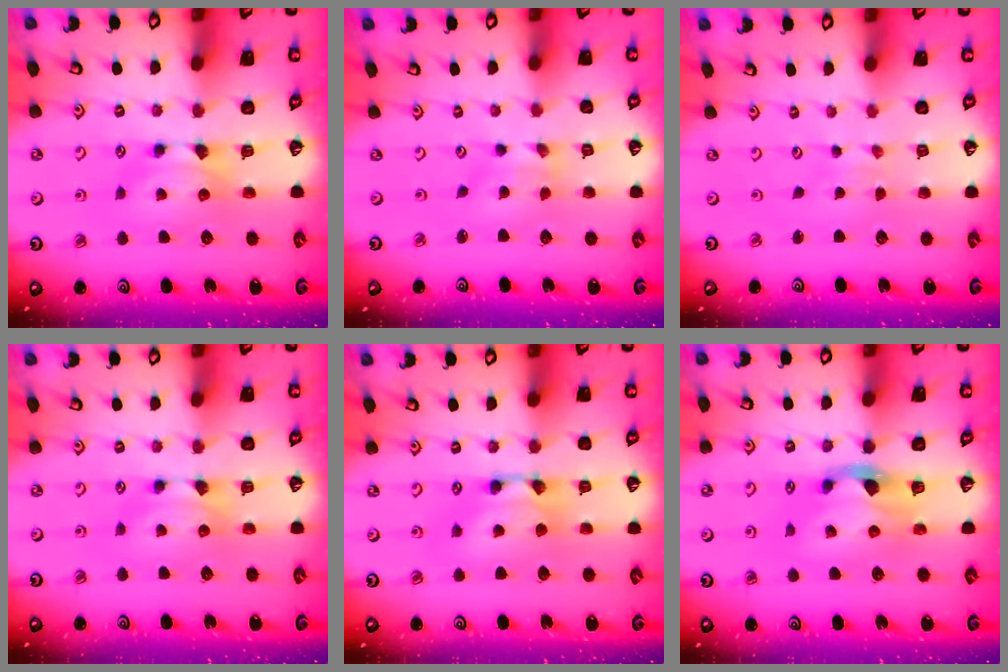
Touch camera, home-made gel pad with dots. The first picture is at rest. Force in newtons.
{"total": 1.3, "press": 0.0, "slide": 1.3}
{"total": 4.2, "press": 4.2, "slide": 0.1}
{"total": 0.0}
{"total": 2.6, "press": 2.6, "slide": 0.2}
{"total": 2.9, "press": 2.6, "slide": 1.3}